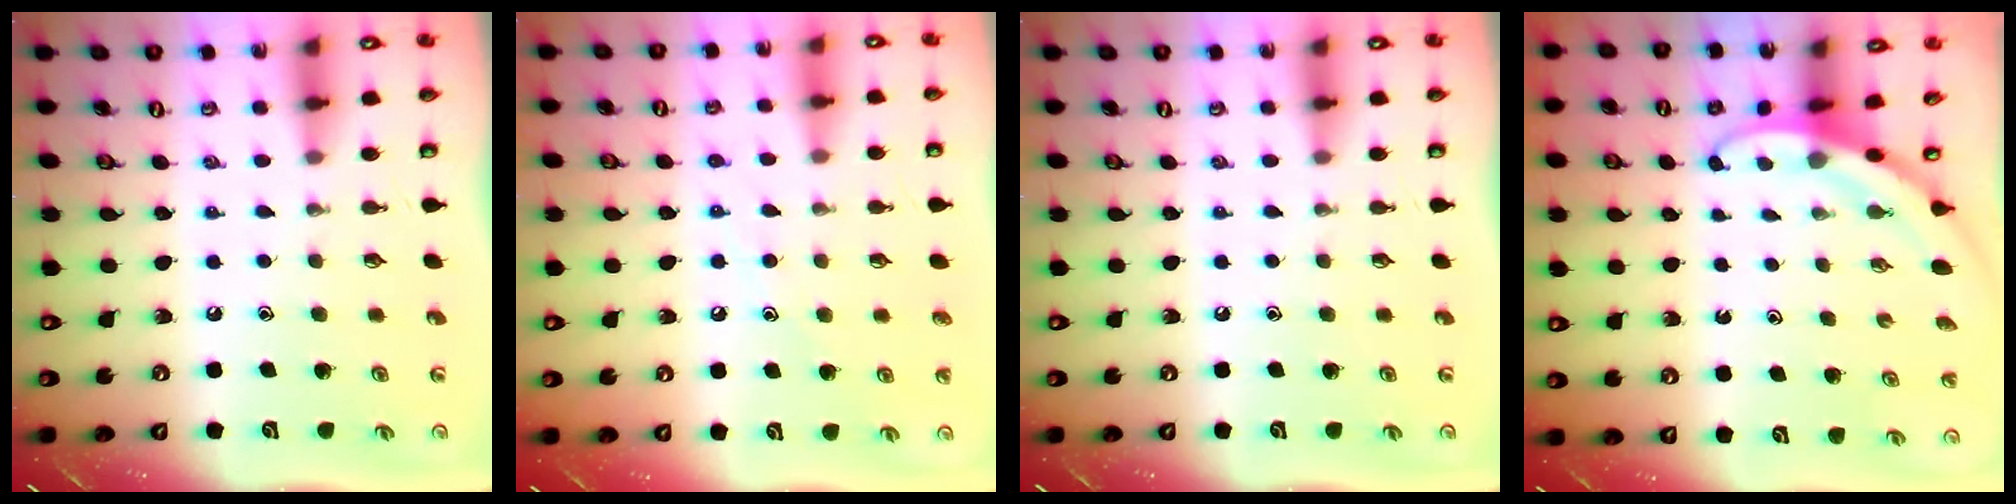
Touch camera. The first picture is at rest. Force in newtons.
{"total": 7.0, "press": 7.0, "slide": 0.5}
{"total": 0.0}
{"total": 3.3, "press": 3.3, "slide": 0.1}